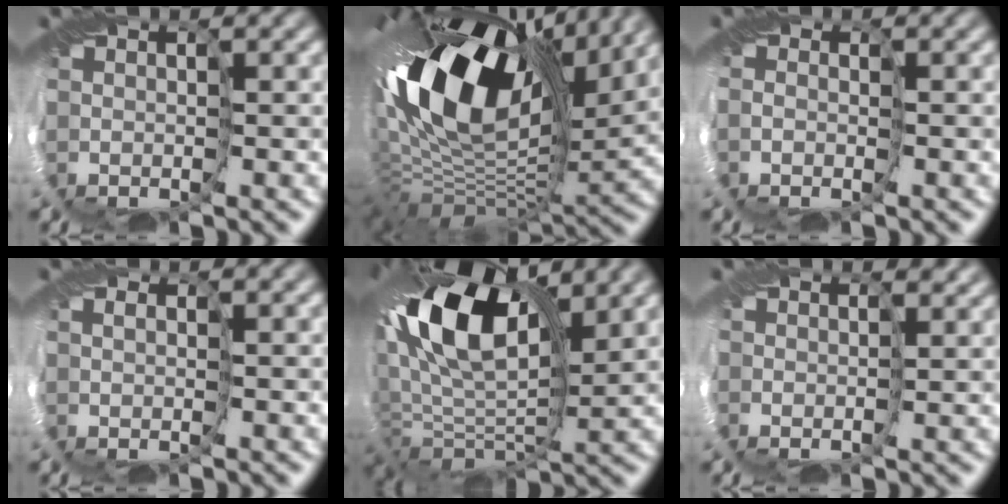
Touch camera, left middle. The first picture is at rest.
{"total": 17.8, "force": [4.3, 10.3, 13.8], "torque": [-0.260, 0.001, 0.073]}
{"total": 1.0, "force": [-0.4, 0.8, 0.4], "torque": [-0.002, -0.001, -0.006]}
{"total": 0.6, "force": [-0.1, 0.3, 0.5], "torque": [-0.010, 0.001, -0.001]}
{"total": 14.0, "force": [2.7, 7.5, 11.5], "torque": [-0.231, 0.014, 0.039]}
{"total": 2.3, "force": [2.0, 1.0, 0.3], "torque": [-0.010, 0.003, 0.028]}